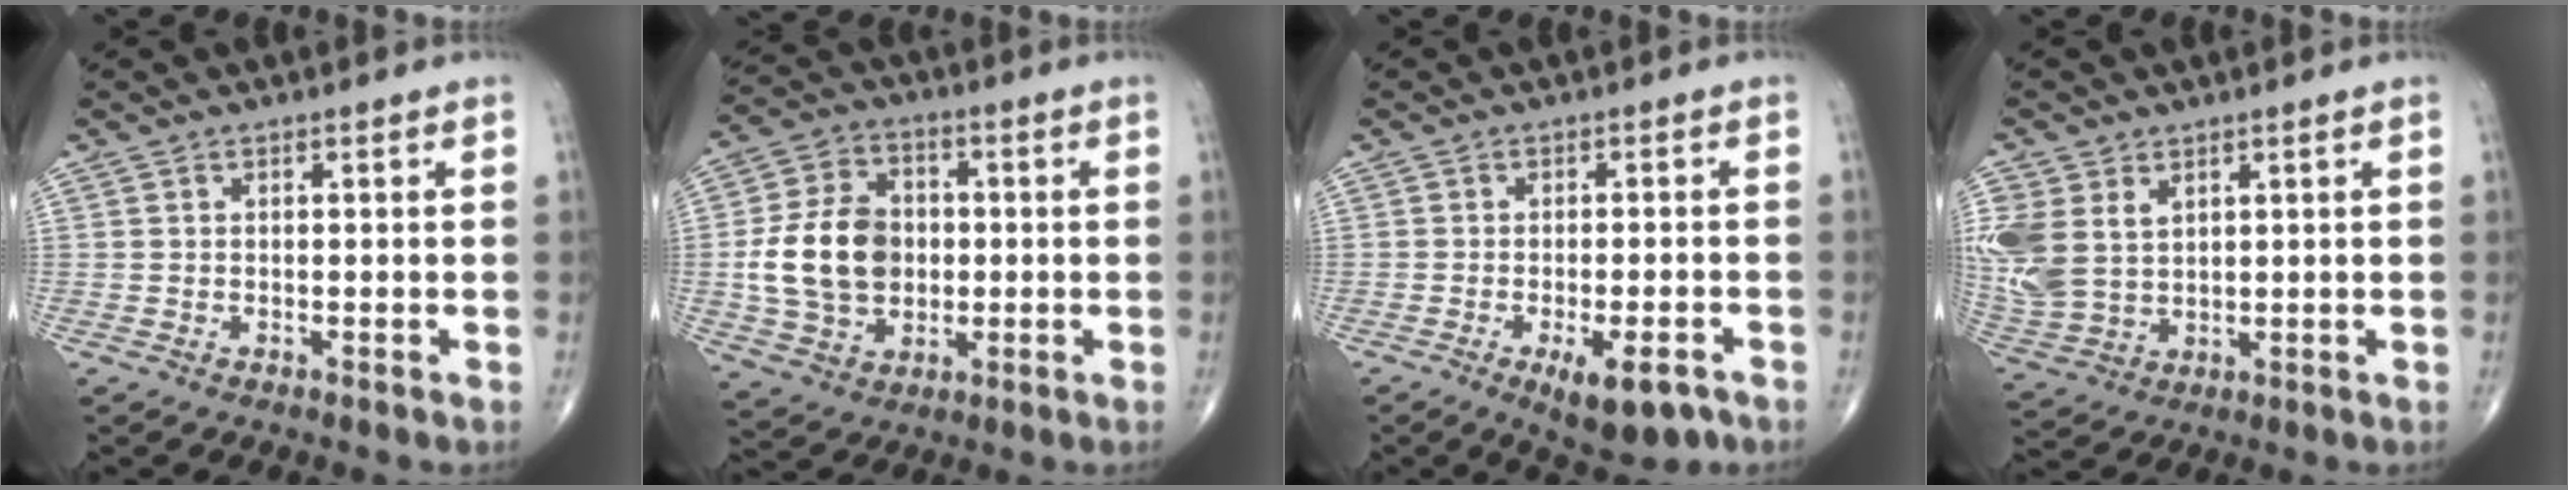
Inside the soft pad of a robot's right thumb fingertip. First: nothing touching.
{"total": 14.9, "force": [-0.3, 11.3, 9.6], "torque": [-0.155, 0.015, -0.002]}
{"total": 8.3, "force": [-4.2, 3.0, 6.4], "torque": [-0.088, 0.006, -0.055]}
{"total": 11.9, "force": [3.5, 8.7, 7.4], "torque": [-0.179, -0.008, 0.085]}